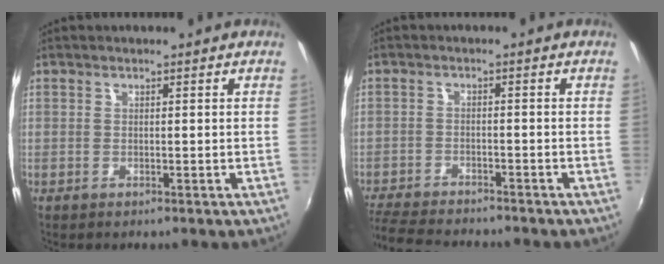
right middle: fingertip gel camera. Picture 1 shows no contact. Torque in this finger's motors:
{"motor_torque": [0.24, -0.28, 0.08, 0.06]}